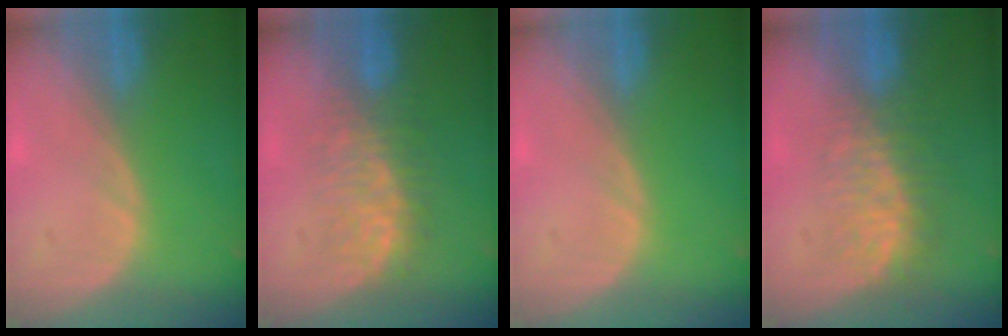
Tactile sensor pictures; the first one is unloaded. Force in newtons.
{"total": 6.7, "press": 6.6, "slide": 1.2}
{"total": 0.0}
{"total": 8.0, "press": 7.4, "slide": 3.0}